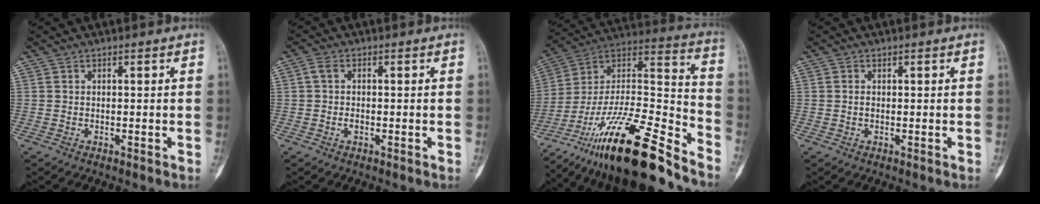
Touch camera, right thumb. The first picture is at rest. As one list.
[{"total": 2.6, "force": [-0.3, 1.7, 1.9], "torque": [-0.041, 0.009, -0.008]}, {"total": 27.1, "force": [-19.8, 5.9, 17.4], "torque": [-0.294, 0.075, -0.346]}, {"total": 0.9, "force": [0.1, 0.7, 0.6], "torque": [-0.008, 0.001, 0.000]}]